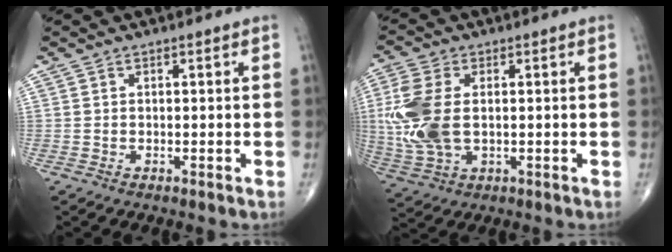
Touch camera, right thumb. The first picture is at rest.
{"total": 12.3, "force": [0.5, 7.2, 10.0], "torque": [-0.248, -0.002, 0.015]}